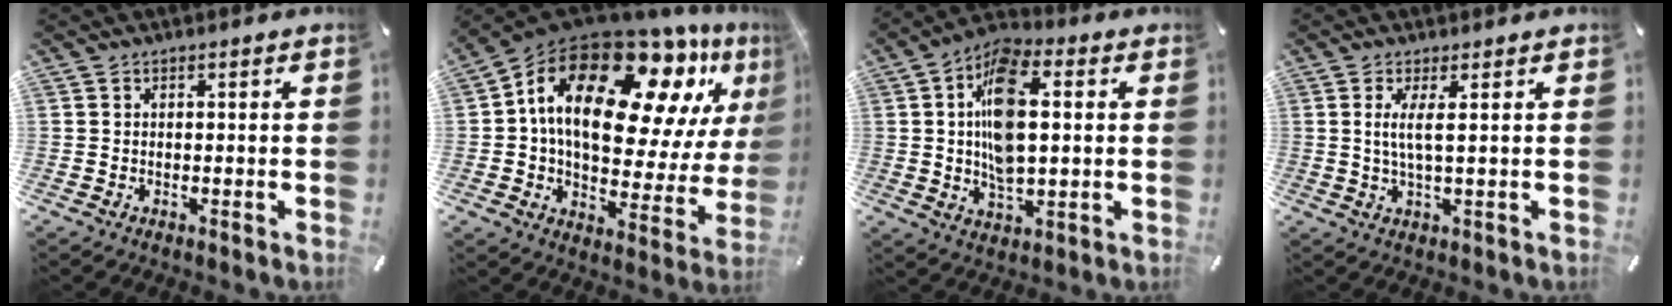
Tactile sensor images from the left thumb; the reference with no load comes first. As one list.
[{"total": 24.4, "force": [10.5, 13.9, 17.1], "torque": [-0.275, -0.074, 0.173]}, {"total": 13.8, "force": [1.7, 7.6, 11.4], "torque": [-0.212, 0.000, 0.029]}, {"total": 4.5, "force": [1.2, 0.5, 4.3], "torque": [-0.088, -0.004, 0.019]}]